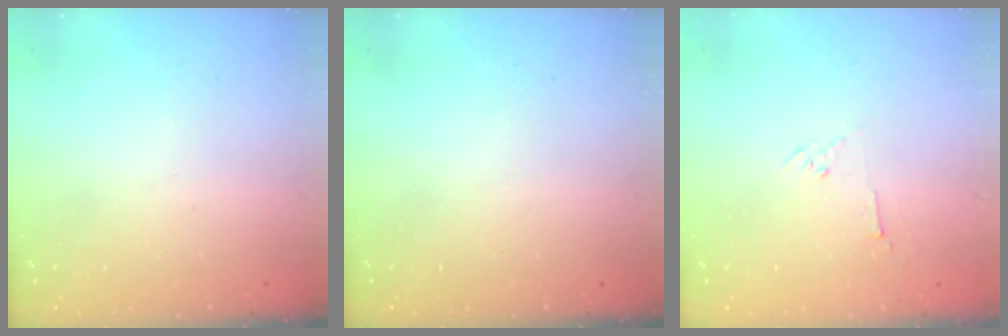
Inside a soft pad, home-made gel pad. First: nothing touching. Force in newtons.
{"total": 0.0}
{"total": 3.0, "press": 3.0, "slide": 0.7}